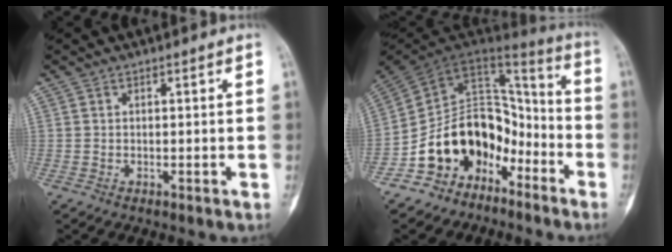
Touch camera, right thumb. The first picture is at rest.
{"total": 18.5, "force": [-9.2, 13.7, 8.4], "torque": [-0.099, 0.122, -0.162]}